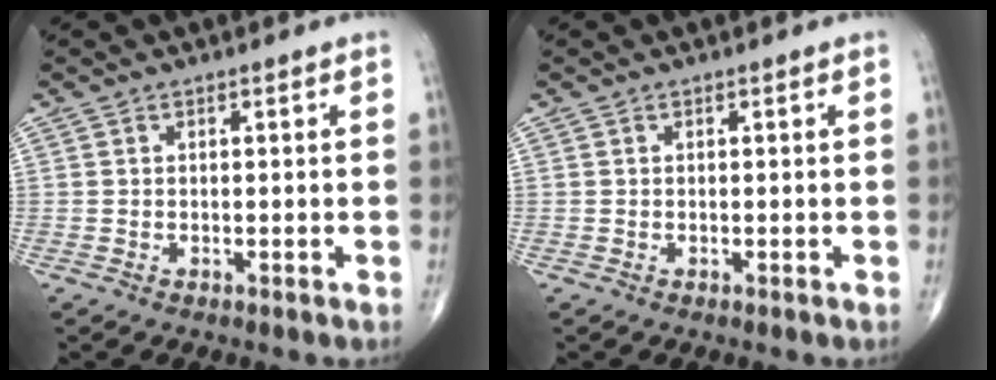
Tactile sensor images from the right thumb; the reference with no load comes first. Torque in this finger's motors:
{"motor_torque": [0.00, 0.00, -0.05, 0.05, 0.02]}